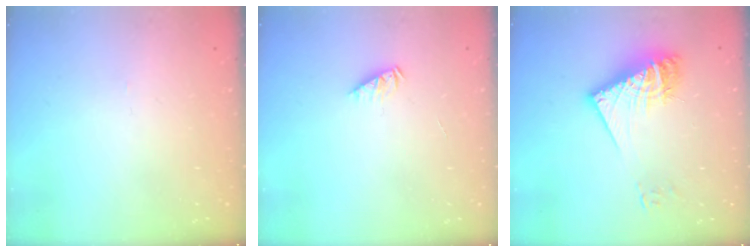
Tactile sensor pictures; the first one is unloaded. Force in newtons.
{"total": 2.1, "press": 2.1, "slide": 0.3}
{"total": 15.1, "press": 15.0, "slide": 1.6}